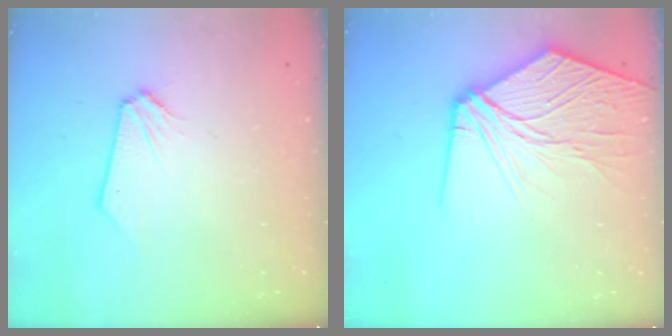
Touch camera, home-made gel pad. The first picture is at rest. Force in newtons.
{"total": 11.8, "press": 11.7, "slide": 1.5}